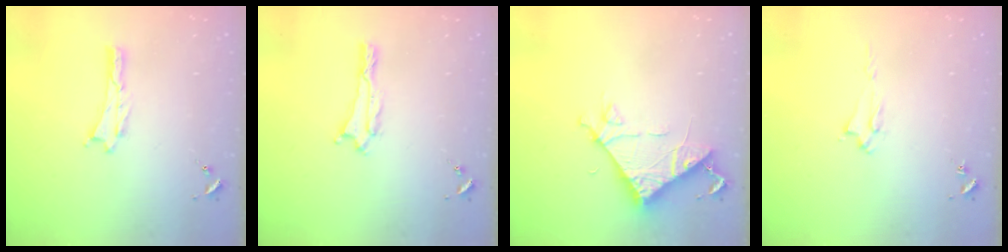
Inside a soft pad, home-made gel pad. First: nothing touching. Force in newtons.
{"total": 0.0}
{"total": 7.3, "press": 7.3, "slide": 0.6}
{"total": 1.9, "press": 1.8, "slide": 0.4}